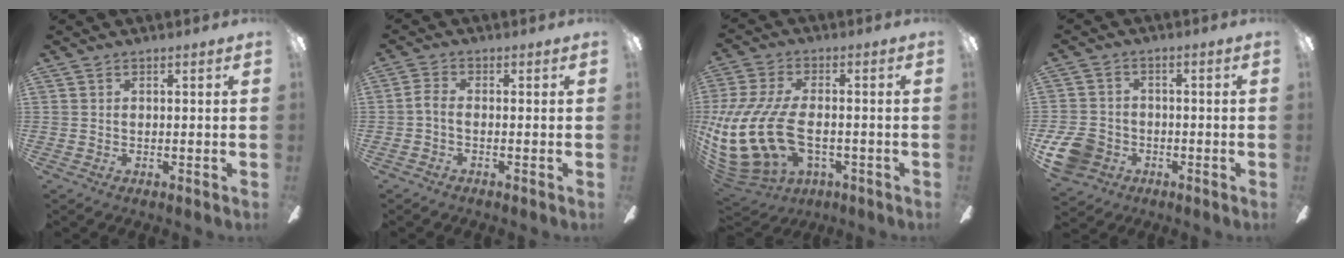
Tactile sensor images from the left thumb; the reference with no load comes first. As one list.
[{"total": 3.3, "force": [-0.9, 1.6, 2.8], "torque": [-0.063, 0.007, -0.021]}, {"total": 19.0, "force": [-3.2, 11.2, 15.0], "torque": [-0.342, 0.003, -0.054]}, {"total": 9.7, "force": [-4.3, 7.8, 3.9], "torque": [-0.091, 0.034, -0.079]}]